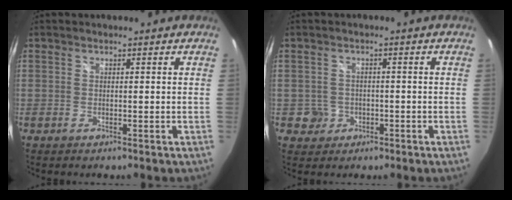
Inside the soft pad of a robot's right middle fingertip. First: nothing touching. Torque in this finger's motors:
{"motor_torque": [0.29, -0.28, 0.00, 0.01]}